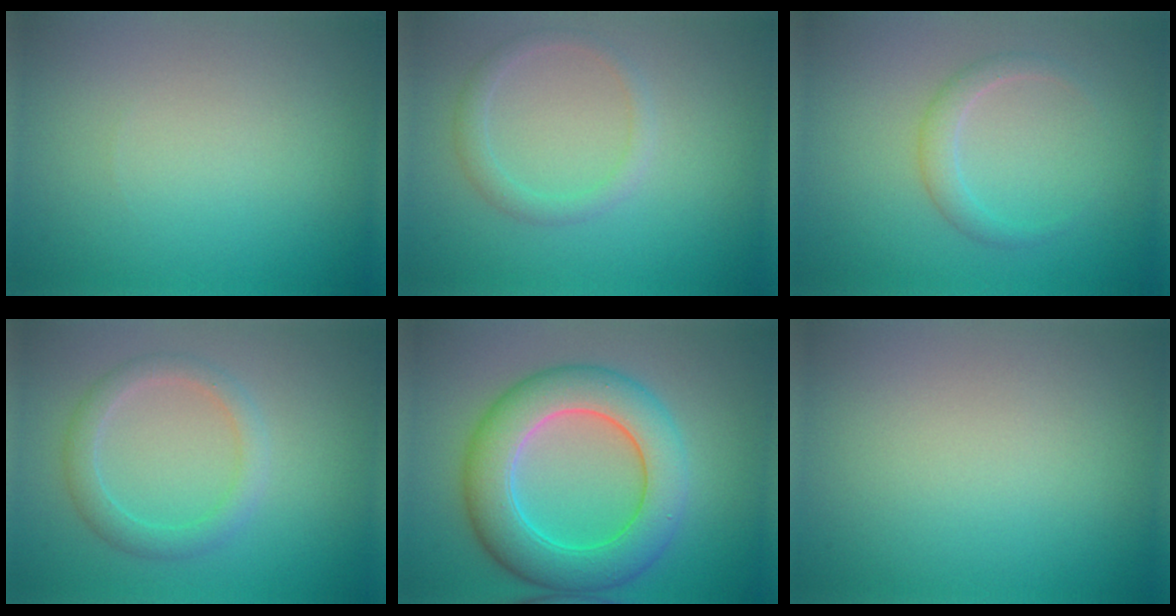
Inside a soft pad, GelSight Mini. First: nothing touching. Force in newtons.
{"total": 1.6, "press": 1.6, "slide": 0.1}
{"total": 1.6, "press": 1.6, "slide": 0.1}
{"total": 2.5, "press": 2.5, "slide": 0.0}
{"total": 8.2, "press": 8.2, "slide": 0.4}
{"total": 0.0}